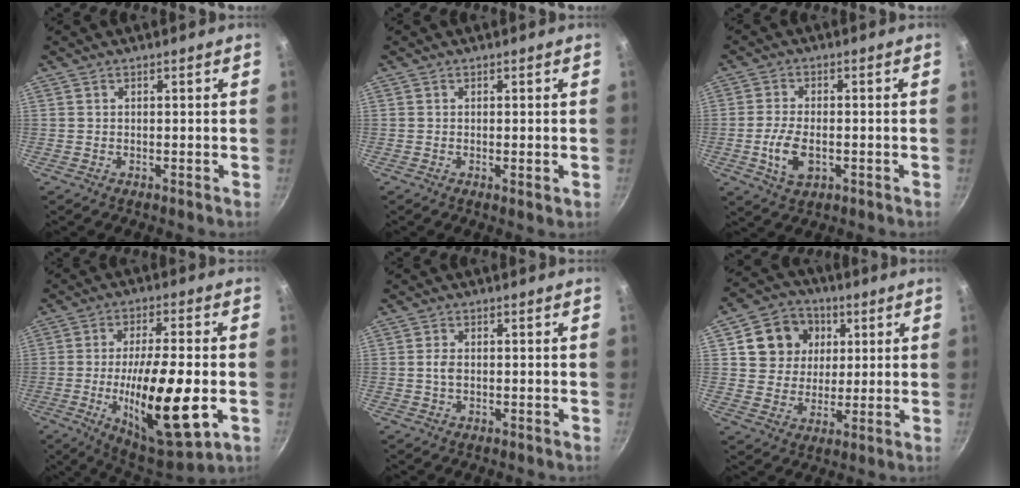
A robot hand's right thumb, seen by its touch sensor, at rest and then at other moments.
{"total": 1.3, "force": [-0.2, 0.2, 1.3], "torque": [-0.022, -0.004, -0.004]}
{"total": 7.1, "force": [-1.8, 3.9, 5.7], "torque": [-0.112, 0.006, -0.032]}
{"total": 20.5, "force": [-4.4, 5.9, 19.2], "torque": [-0.319, 0.005, -0.068]}
{"total": 1.9, "force": [-0.1, 1.2, 1.5], "torque": [-0.026, 0.004, -0.004]}
{"total": 11.8, "force": [3.5, 10.3, 4.6], "torque": [-0.052, 0.006, 0.056]}